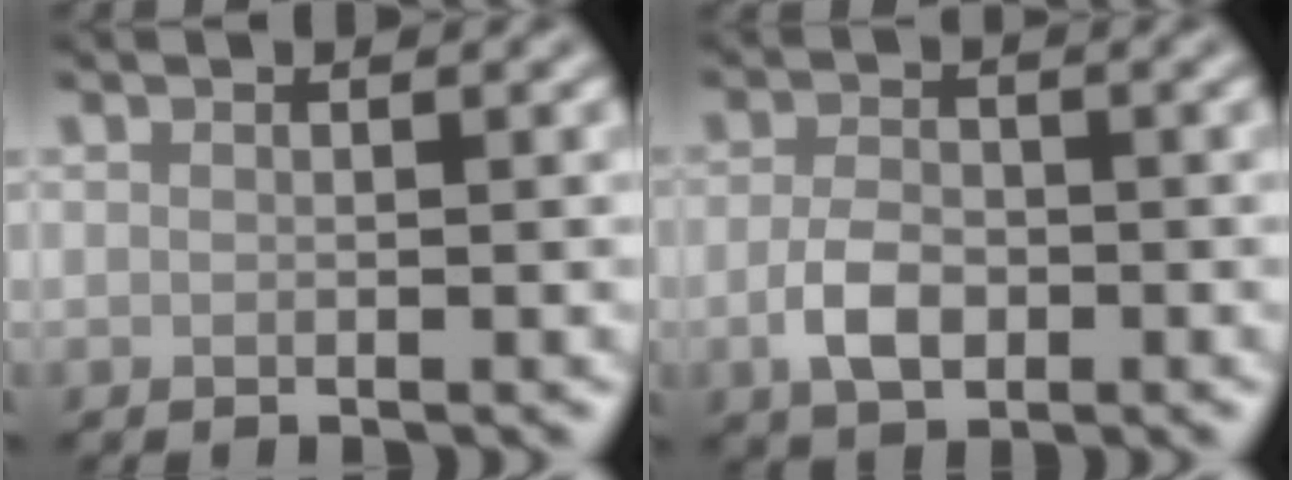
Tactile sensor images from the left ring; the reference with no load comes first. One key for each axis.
{"total": 3.4, "fx": -1.0, "fy": 2.1, "fz": 2.4, "tx": -0.050, "ty": -0.002, "tz": -0.022}